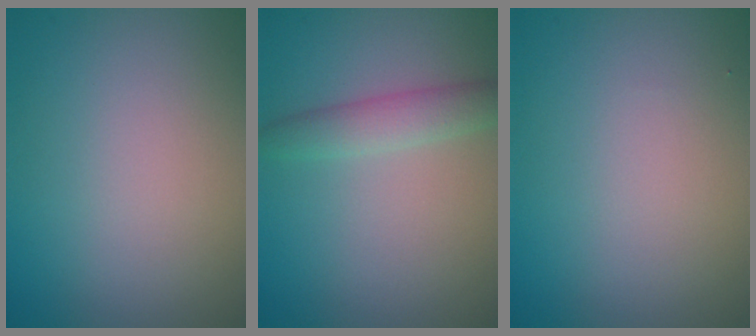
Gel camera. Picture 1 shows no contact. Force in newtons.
{"total": 2.5, "press": 2.5, "slide": 0.1}
{"total": 0.0}